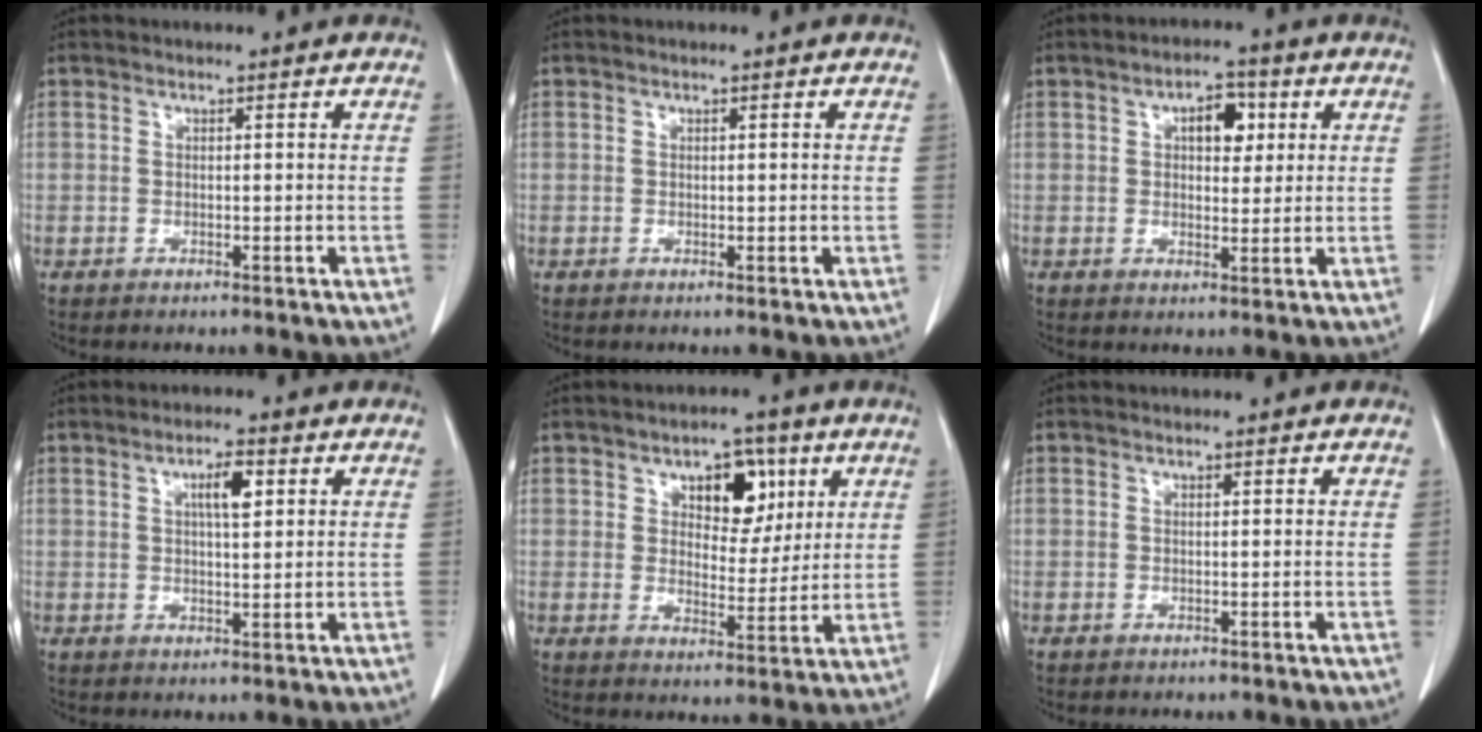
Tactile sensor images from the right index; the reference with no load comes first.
{"total": 0.5, "force": [0.1, 0.4, 0.4], "torque": [-0.002, -0.001, 0.005]}
{"total": 5.2, "force": [1.7, 2.7, 4.1], "torque": [-0.061, 0.012, 0.026]}
{"total": 4.1, "force": [1.5, 0.9, 3.7], "torque": [-0.063, 0.002, 0.024]}
{"total": 8.0, "force": [3.6, 4.4, 5.6], "torque": [-0.073, 0.012, 0.057]}
{"total": 1.4, "force": [-1.1, 0.8, 0.2], "torque": [-0.006, 0.005, -0.013]}